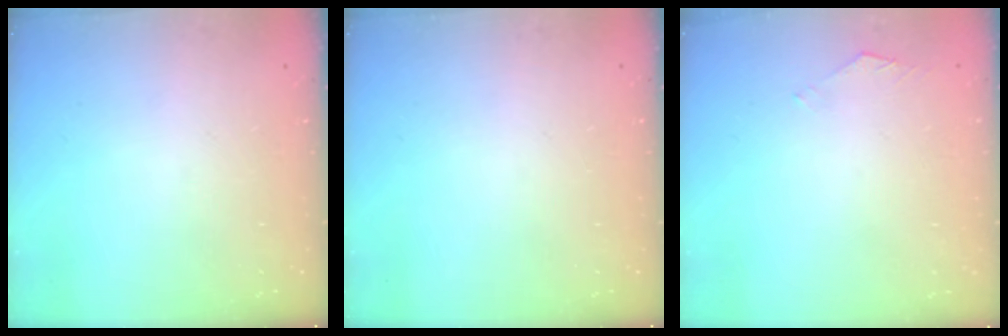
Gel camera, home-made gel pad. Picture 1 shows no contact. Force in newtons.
{"total": 0.0}
{"total": 2.6, "press": 2.6, "slide": 0.5}